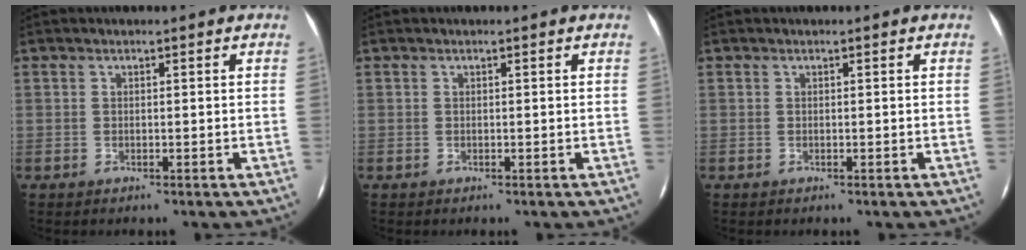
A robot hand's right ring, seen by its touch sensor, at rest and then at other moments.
{"total": 0.0}
{"total": 0.0}